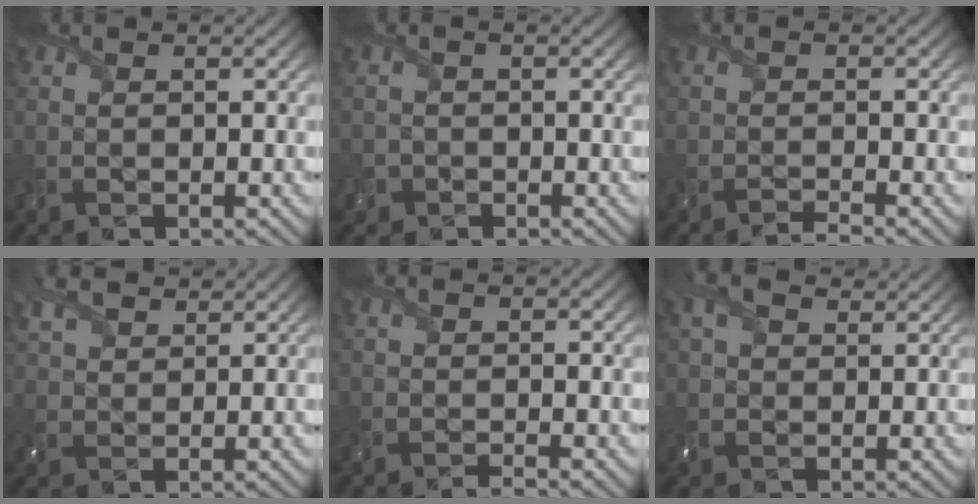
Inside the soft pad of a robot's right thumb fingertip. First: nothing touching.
{"total": 1.8, "force": [-1.1, 1.4, 0.1], "torque": [0.003, -0.003, -0.023]}
{"total": 1.7, "force": [-1.4, 0.0, 1.0], "torque": [-0.012, 0.000, -0.035]}
{"total": 5.1, "force": [3.6, 2.2, 2.8], "torque": [-0.075, 0.016, 0.072]}
{"total": 1.2, "force": [-0.9, 0.0, 0.8], "torque": [-0.012, -0.002, -0.021]}
{"total": 5.1, "force": [2.7, 2.8, 3.2], "torque": [-0.087, 0.016, 0.047]}